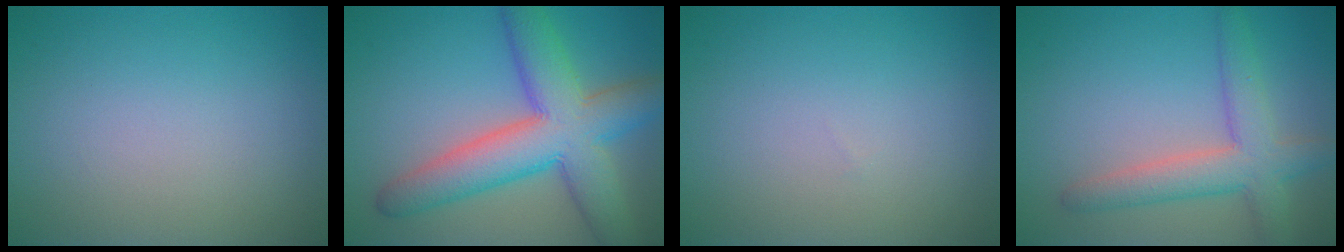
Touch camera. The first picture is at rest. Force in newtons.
{"total": 9.3, "press": 9.3, "slide": 0.3}
{"total": 0.0}
{"total": 4.9, "press": 4.9, "slide": 0.3}